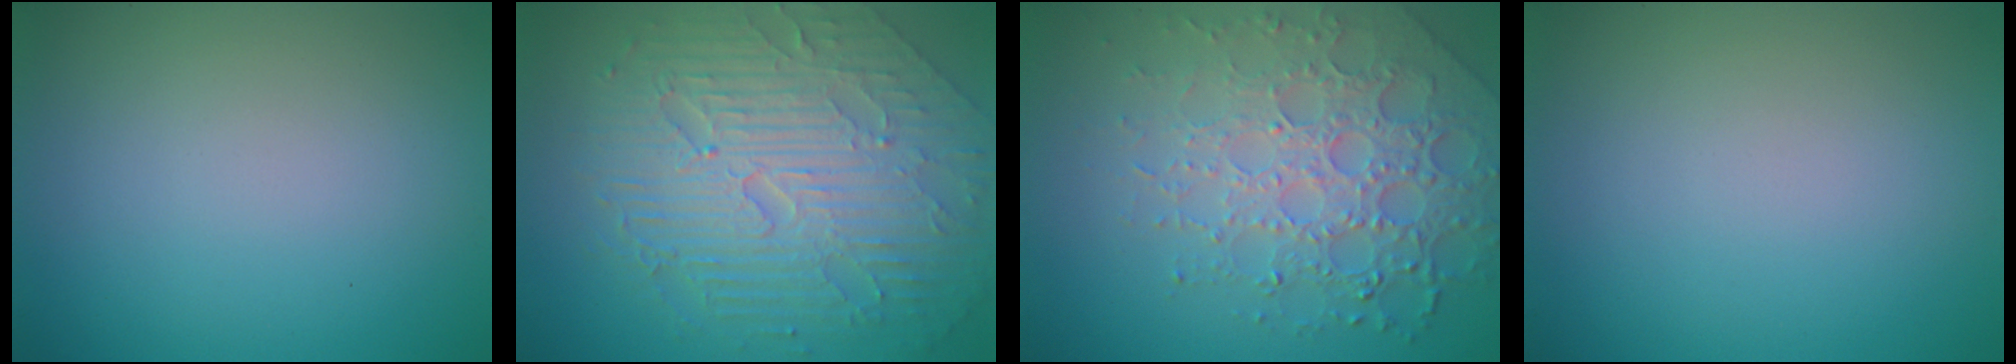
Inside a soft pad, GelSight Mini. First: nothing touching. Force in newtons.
{"total": 10.0, "press": 6.7, "slide": 7.5}
{"total": 7.1, "press": 5.1, "slide": 4.9}
{"total": 0.0}